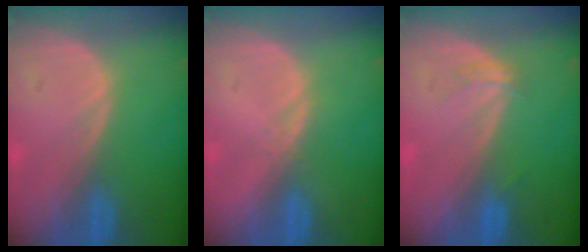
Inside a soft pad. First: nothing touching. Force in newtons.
{"total": 0.8, "press": 0.6, "slide": 0.5}
{"total": 1.5, "press": 1.4, "slide": 0.3}